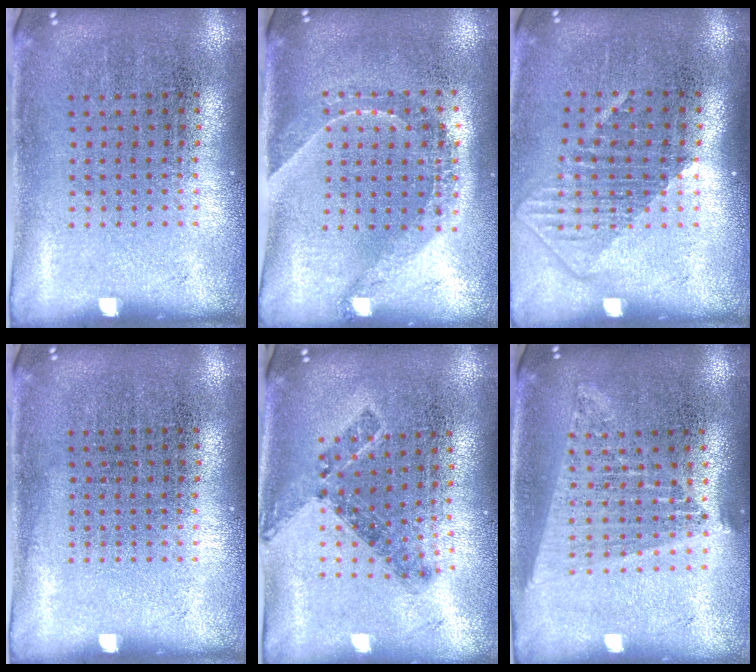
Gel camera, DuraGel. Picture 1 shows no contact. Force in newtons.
{"total": 1.6, "press": 1.2, "slide": 1.1}
{"total": 1.4, "press": 1.1, "slide": 0.9}
{"total": 0.0}
{"total": 0.7, "press": 0.7, "slide": 0.3}
{"total": 1.7, "press": 1.6, "slide": 0.7}